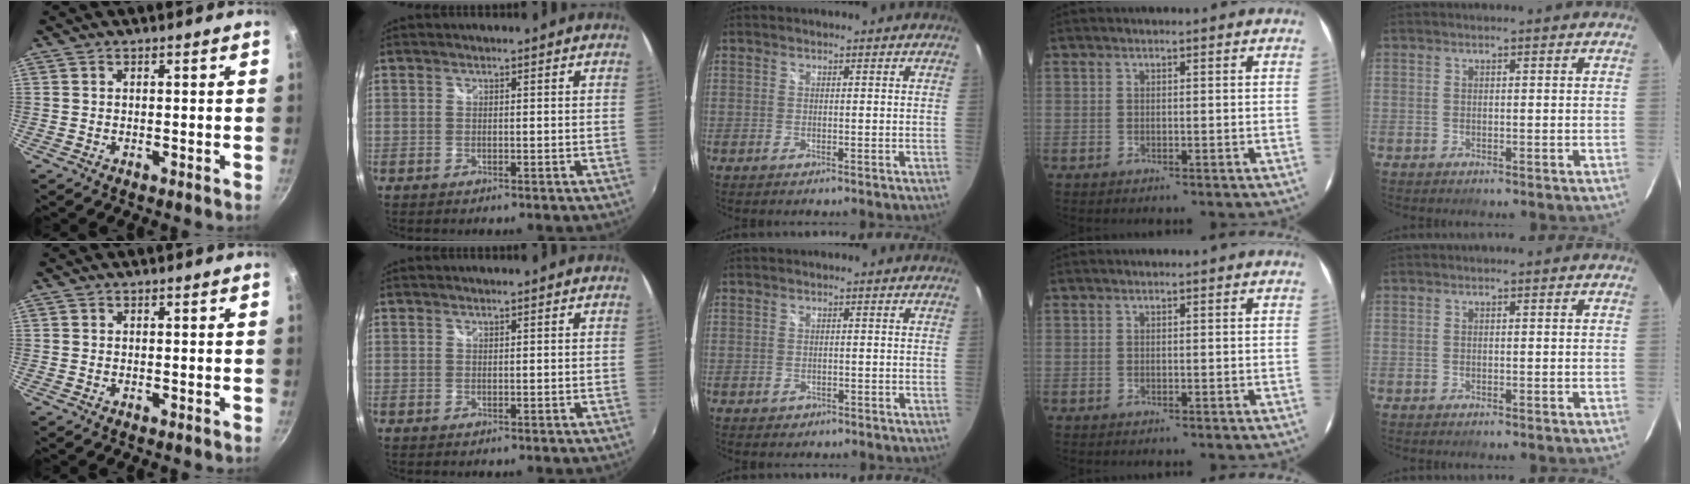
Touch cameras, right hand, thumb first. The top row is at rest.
{"middle": {"total": 1.4, "force": [-0.6, 1.2, 0.4], "torque": [-0.010, -0.002, -0.006]}}